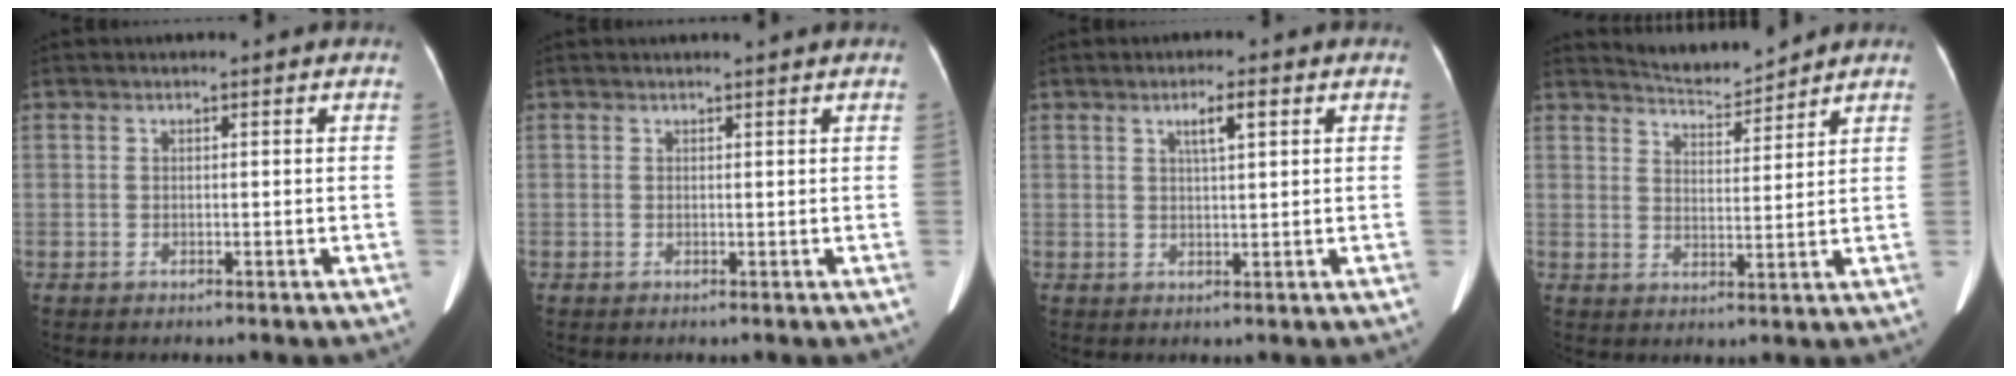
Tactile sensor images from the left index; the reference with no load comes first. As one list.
[{"total": 1.6, "force": [1.6, 0.0, 0.3], "torque": [-0.008, 0.012, 0.017]}, {"total": 3.2, "force": [1.4, 0.4, 2.8], "torque": [-0.048, 0.006, 0.024]}, {"total": 5.3, "force": [5.3, -0.1, 0.2], "torque": [-0.011, -0.001, 0.092]}]